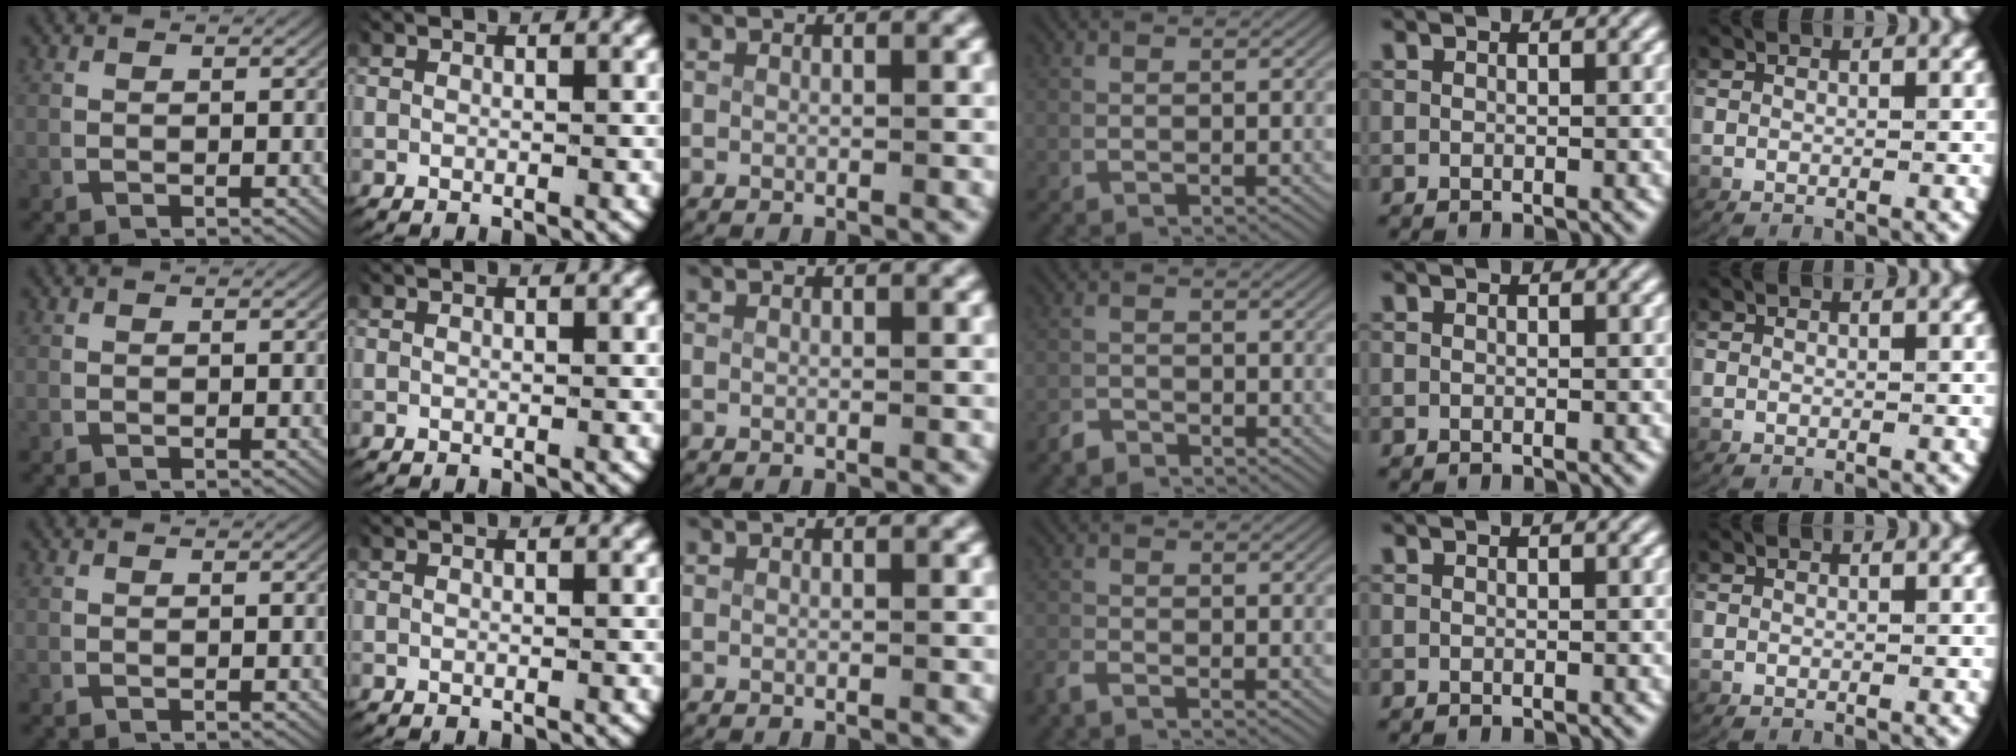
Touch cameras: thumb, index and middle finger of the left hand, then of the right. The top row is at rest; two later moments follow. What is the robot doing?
{"motion": "lift_and_place", "object": "paper"}